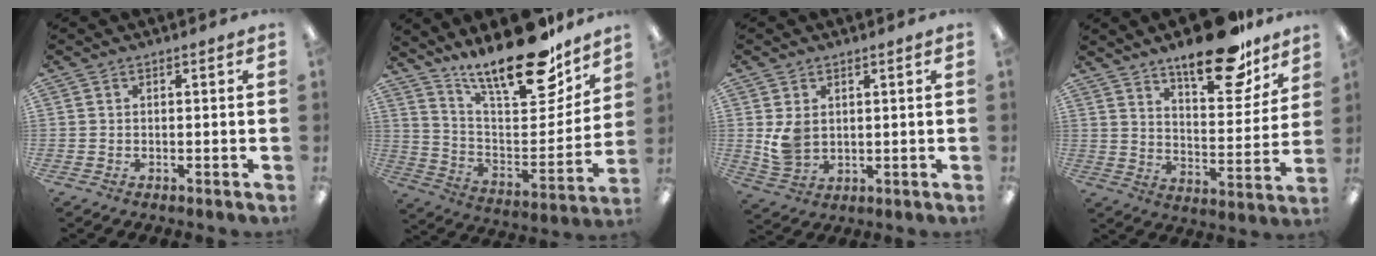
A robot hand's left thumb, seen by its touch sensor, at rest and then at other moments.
{"total": 22.5, "force": [17.9, 6.5, 12.1], "torque": [-0.191, -0.128, 0.303]}
{"total": 5.8, "force": [1.7, 4.3, 3.5], "torque": [-0.067, 0.000, 0.035]}
{"total": 18.8, "force": [13.9, 6.9, 10.6], "torque": [-0.149, -0.083, 0.228]}